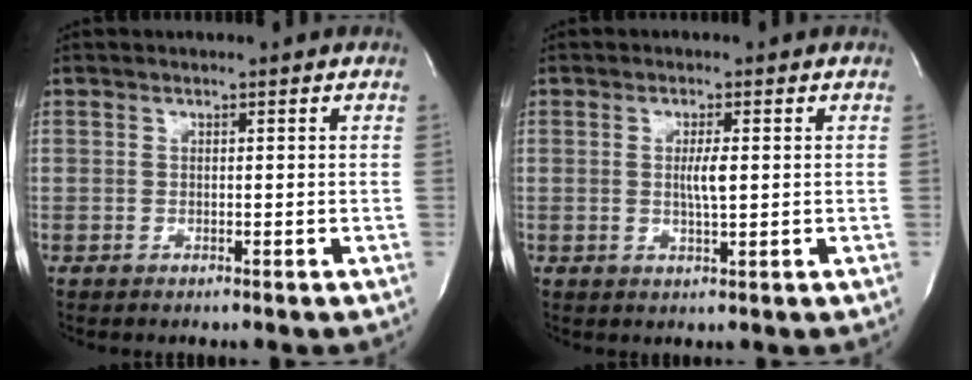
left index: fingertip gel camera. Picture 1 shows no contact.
{"total": 2.6, "force": [-0.1, 0.2, 2.6], "torque": [-0.048, -0.012, -0.003]}